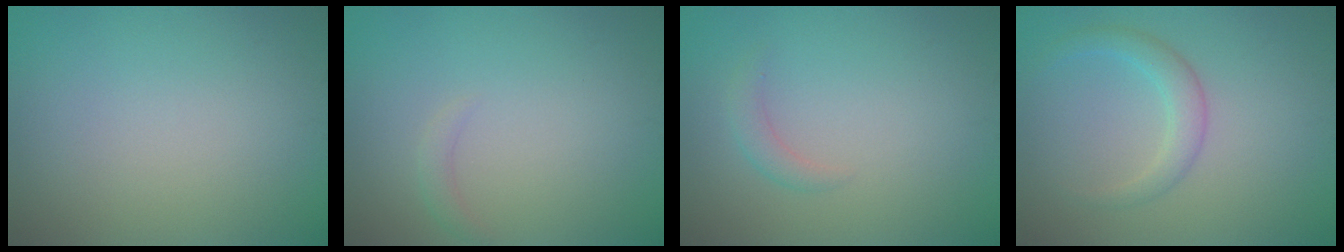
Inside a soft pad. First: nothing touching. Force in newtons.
{"total": 0.9, "press": 0.9, "slide": 0.2}
{"total": 1.2, "press": 1.2, "slide": 0.1}
{"total": 2.3, "press": 2.3, "slide": 0.1}